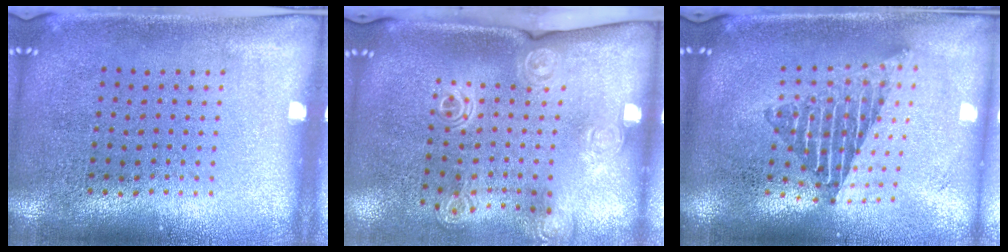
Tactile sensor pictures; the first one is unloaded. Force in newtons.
{"total": 1.8, "press": 1.5, "slide": 1.1}
{"total": 1.9, "press": 1.5, "slide": 1.3}